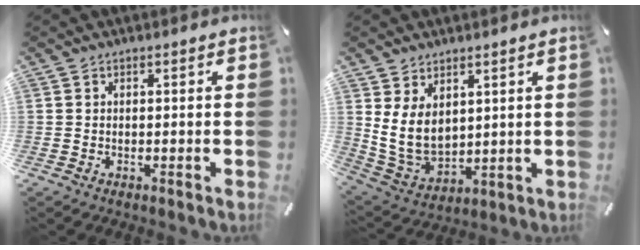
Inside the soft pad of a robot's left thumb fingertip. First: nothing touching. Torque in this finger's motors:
{"motor_torque": [1.60, 1.54, 1.11, -1.16, 0.49]}